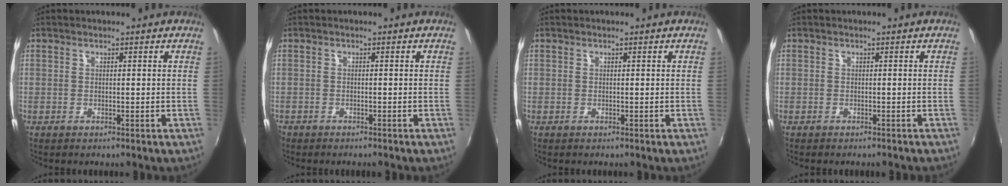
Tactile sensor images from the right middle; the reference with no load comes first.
{"total": 1.4, "force": [-1.2, 0.6, 0.2], "torque": [-0.014, -0.003, -0.024]}
{"total": 0.0}
{"total": 1.3, "force": [-1.2, 0.3, 0.4], "torque": [-0.012, -0.007, -0.016]}